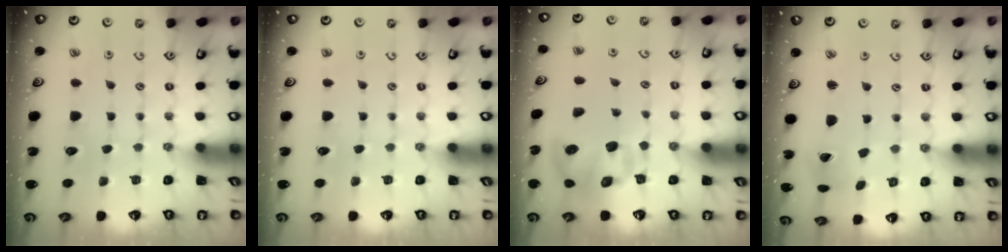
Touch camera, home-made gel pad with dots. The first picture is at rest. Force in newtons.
{"total": 0.0}
{"total": 9.9, "press": 9.8, "slide": 1.9}
{"total": 2.7, "press": 2.7, "slide": 0.4}